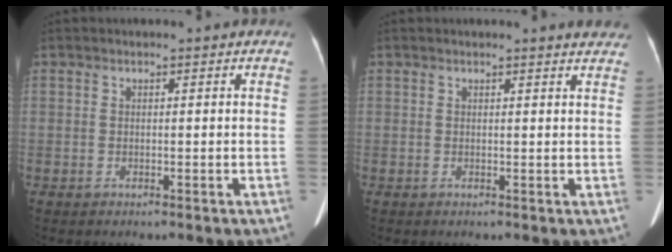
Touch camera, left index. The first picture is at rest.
{"total": 3.6, "force": [3.4, 0.2, 1.0], "torque": [-0.014, -0.011, 0.020]}